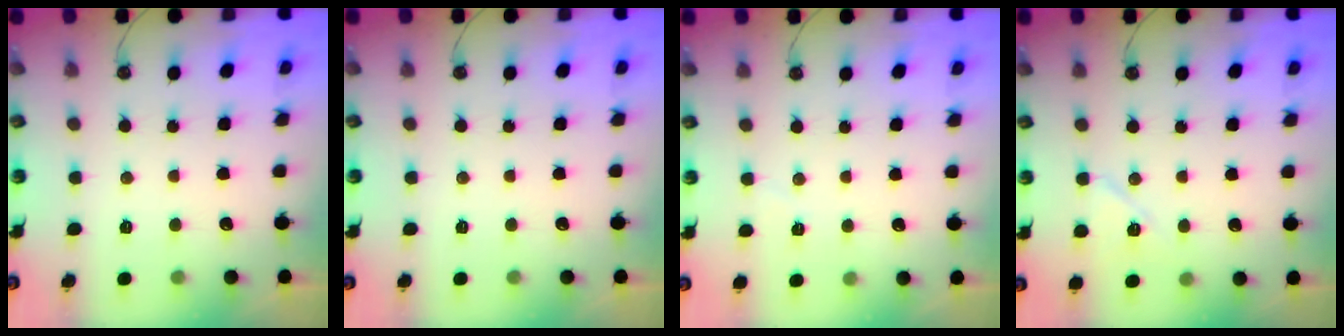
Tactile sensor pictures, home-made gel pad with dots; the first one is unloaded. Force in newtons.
{"total": 0.0}
{"total": 2.9, "press": 2.7, "slide": 1.1}
{"total": 7.5, "press": 7.3, "slide": 1.8}